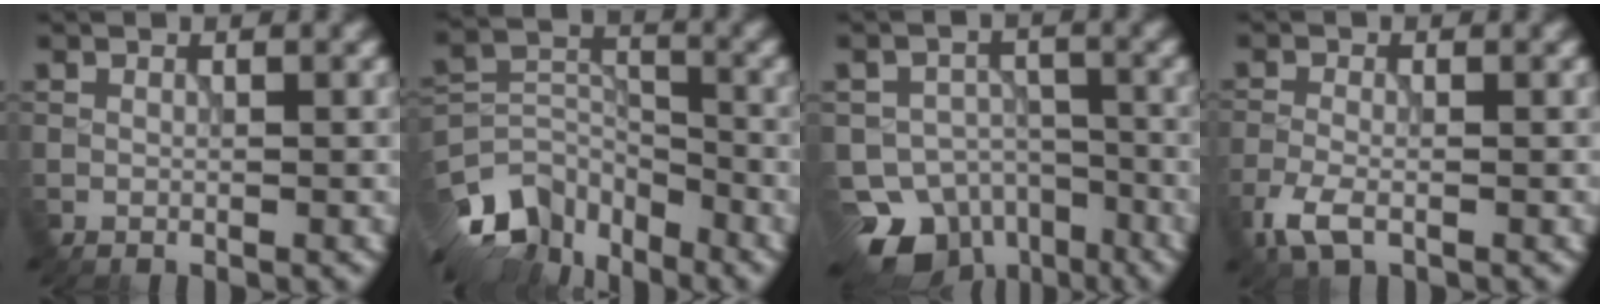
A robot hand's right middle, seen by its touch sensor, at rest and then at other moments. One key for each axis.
{"total": 9.8, "fx": -7.3, "fy": 5.2, "fz": 4.1, "tx": -0.074, "ty": -0.005, "tz": -0.135}
{"total": 8.9, "fx": -6.1, "fy": 5.8, "fz": 3.1, "tx": -0.035, "ty": -0.015, "tz": -0.088}
{"total": 3.3, "fx": -1.9, "fy": 1.4, "fz": 2.3, "tx": -0.055, "ty": -0.006, "tz": -0.043}